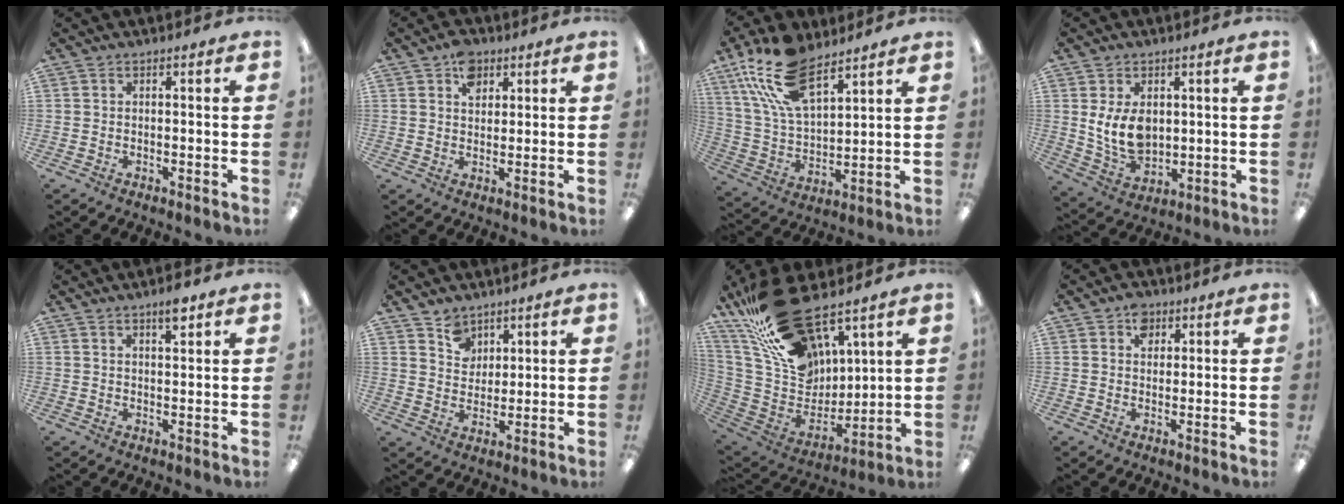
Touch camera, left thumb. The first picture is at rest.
{"total": 5.7, "force": [3.1, 3.8, 2.9], "torque": [-0.034, -0.004, 0.051]}
{"total": 18.6, "force": [11.7, 8.9, 11.4], "torque": [-0.251, -0.035, 0.211]}
{"total": 9.5, "force": [2.3, 6.3, 6.7], "torque": [-0.138, -0.008, 0.042]}
{"total": 4.0, "force": [3.1, 0.9, 2.4], "torque": [-0.037, -0.010, 0.050]}
{"total": 6.1, "force": [4.5, 4.1, 0.6], "torque": [-0.009, -0.022, 0.082]}
{"total": 24.7, "force": [17.9, 11.5, 12.7], "torque": [-0.247, -0.096, 0.329]}
{"total": 4.0, "force": [2.2, 2.8, 1.8], "torque": [-0.016, -0.005, 0.035]}